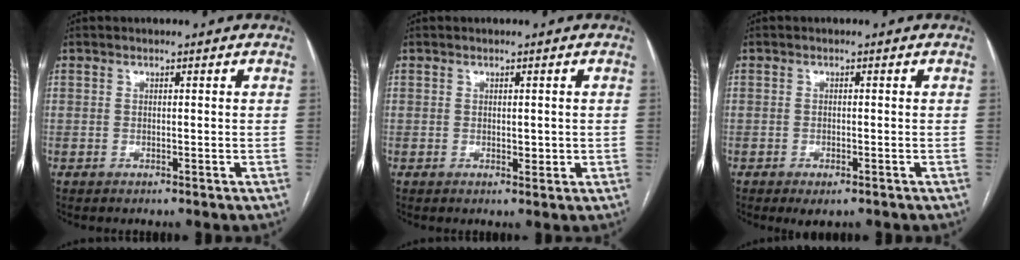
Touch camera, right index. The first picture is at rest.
{"total": 1.7, "force": [0.0, 0.9, 1.4], "torque": [-0.018, -0.003, 0.003]}
{"total": 2.4, "force": [-1.5, 0.9, 1.6], "torque": [-0.024, -0.002, -0.014]}